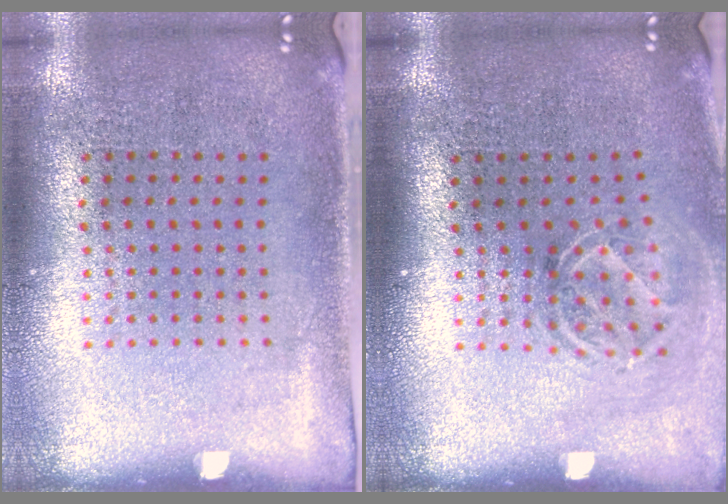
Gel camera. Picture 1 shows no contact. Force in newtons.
{"total": 1.7, "press": 1.3, "slide": 1.2}